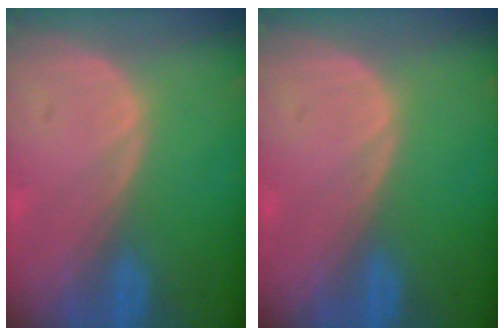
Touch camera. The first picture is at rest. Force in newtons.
{"total": 0.0}